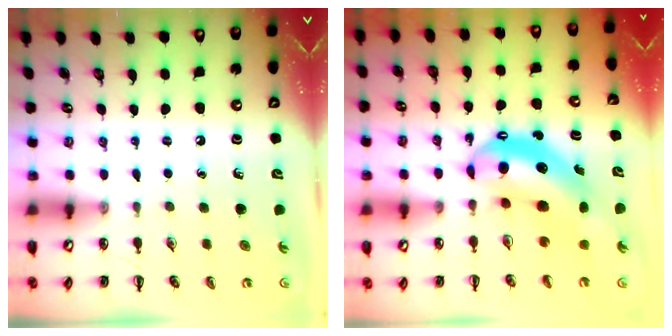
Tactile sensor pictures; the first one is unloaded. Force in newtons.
{"total": 9.0, "press": 8.8, "slide": 1.9}